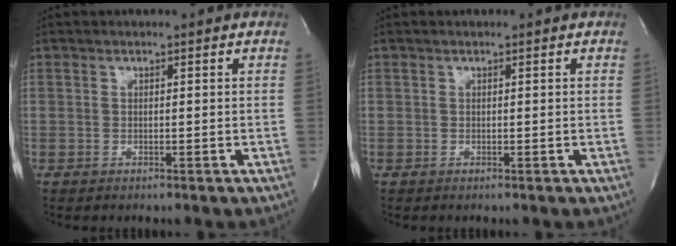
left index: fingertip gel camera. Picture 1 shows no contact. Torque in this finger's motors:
{"motor_torque": [-0.09, -0.01, 0.04, -0.01]}